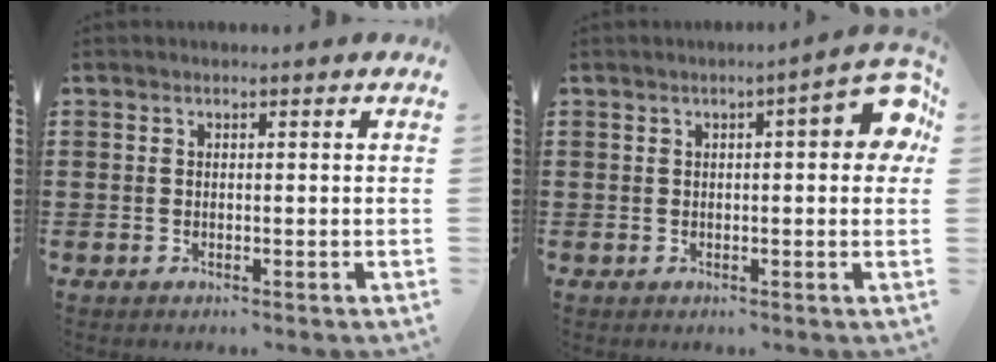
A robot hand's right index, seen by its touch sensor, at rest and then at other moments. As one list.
[{"total": 6.0, "force": [1.1, 1.0, 5.9], "torque": [-0.076, -0.007, 0.012]}]